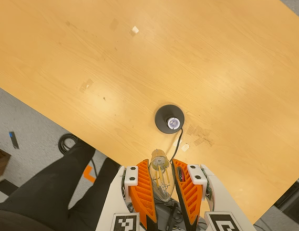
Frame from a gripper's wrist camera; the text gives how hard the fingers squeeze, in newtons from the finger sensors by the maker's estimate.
{"total": 12.7, "left": 13.8, "right": 11.5}